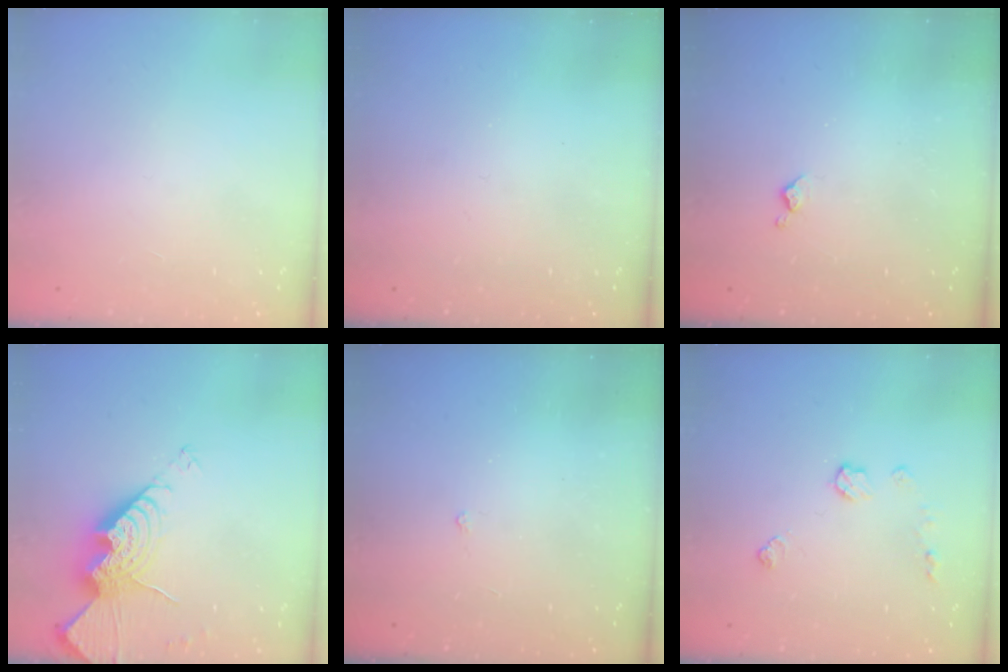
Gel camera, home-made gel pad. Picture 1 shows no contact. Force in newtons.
{"total": 0.0}
{"total": 3.0, "press": 3.0, "slide": 0.6}
{"total": 14.6, "press": 14.5, "slide": 1.2}
{"total": 1.1, "press": 1.1, "slide": 0.3}
{"total": 6.5, "press": 6.5, "slide": 0.2}